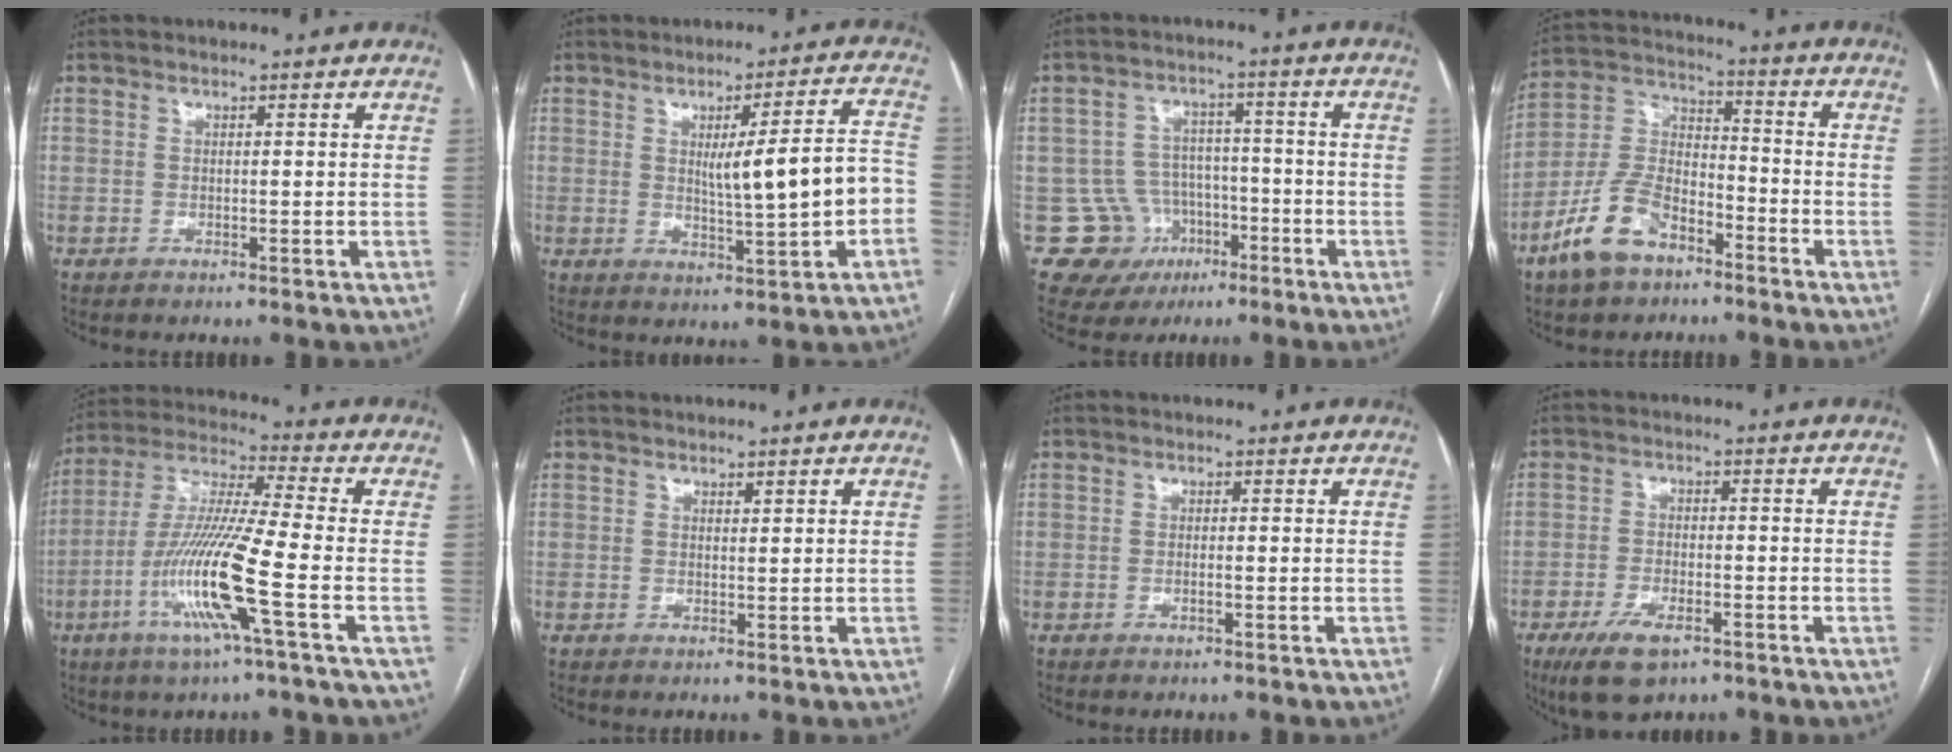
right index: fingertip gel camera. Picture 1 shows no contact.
{"total": 10.2, "force": [-0.7, 0.4, 10.1], "torque": [-0.139, 0.016, -0.005]}
{"total": 9.3, "force": [-3.9, 8.5, 0.8], "torque": [-0.013, 0.028, -0.046]}
{"total": 13.6, "force": [-9.0, 6.4, 7.9], "torque": [-0.170, 0.019, -0.175]}
{"total": 14.6, "force": [-5.1, -0.8, 13.7], "torque": [-0.281, -0.013, -0.104]}
{"total": 0.6, "force": [0.5, 0.1, 0.2], "torque": [-0.004, -0.004, 0.008]}
{"total": 0.7, "force": [-0.3, 0.0, 0.7], "torque": [-0.014, 0.001, -0.004]}
{"total": 7.0, "force": [-4.3, 2.7, 4.8], "torque": [-0.097, -0.010, -0.071]}